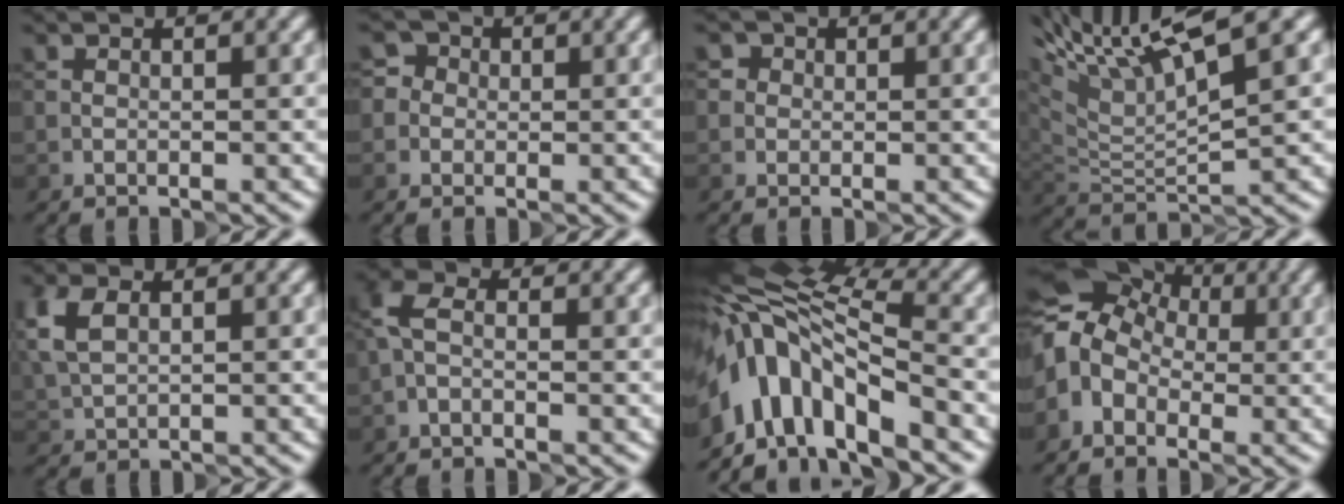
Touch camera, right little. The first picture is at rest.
{"total": 2.7, "force": [0.3, 2.6, 0.7], "torque": [0.015, 0.016, -0.020]}
{"total": 2.4, "force": [1.0, 2.0, 0.7], "torque": [0.016, 0.017, -0.010]}
{"total": 9.3, "force": [5.8, 2.0, 6.9], "torque": [-0.139, 0.025, 0.109]}
{"total": 3.8, "force": [1.5, 2.4, 2.6], "torque": [-0.072, 0.012, 0.033]}
{"total": 2.7, "force": [-0.3, 1.7, 2.0], "torque": [-0.051, 0.012, -0.017]}
{"total": 10.9, "force": [-4.4, 4.9, 8.7], "torque": [-0.152, 0.015, -0.078]}
{"total": 7.4, "force": [0.3, 6.0, 4.4], "torque": [-0.077, 0.025, -0.009]}